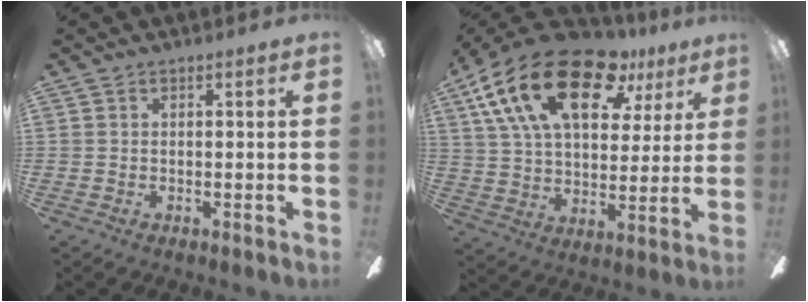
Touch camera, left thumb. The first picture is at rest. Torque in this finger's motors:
{"motor_torque": [0.50, 1.02, 1.36, -1.41, 0.59]}